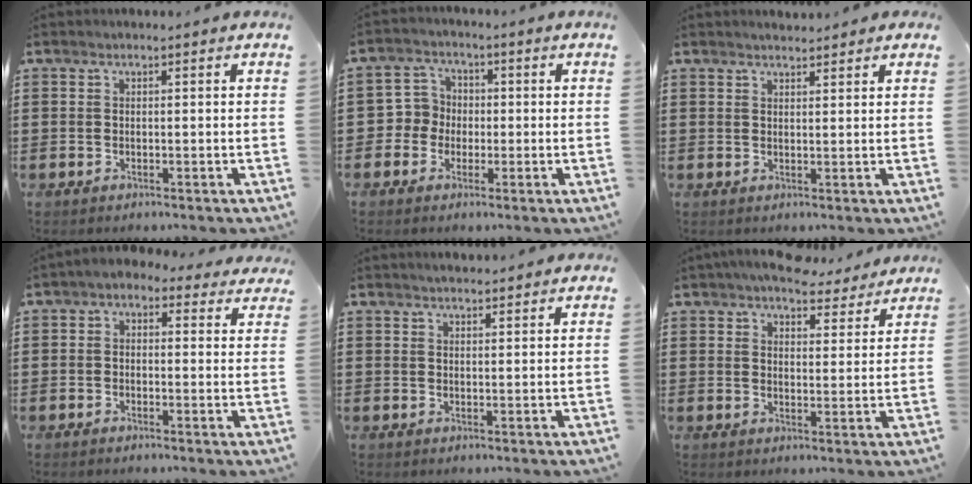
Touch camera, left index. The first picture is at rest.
{"total": 4.3, "force": [-1.0, 4.2, 0.4], "torque": [-0.036, 0.009, -0.025]}
{"total": 1.7, "force": [1.7, 0.2, 0.2], "torque": [-0.007, 0.005, 0.033]}
{"total": 1.7, "force": [0.7, 1.2, 1.0], "torque": [-0.025, 0.005, 0.010]}
{"total": 1.9, "force": [1.9, 0.1, 0.3], "torque": [-0.009, 0.003, 0.036]}
{"total": 6.0, "force": [5.6, 1.3, 1.7], "torque": [-0.044, -0.018, 0.102]}